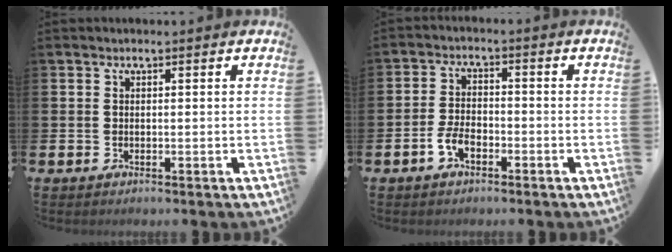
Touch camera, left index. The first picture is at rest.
{"total": 3.4, "force": [-1.8, 1.7, 2.3], "torque": [-0.054, 0.007, -0.035]}